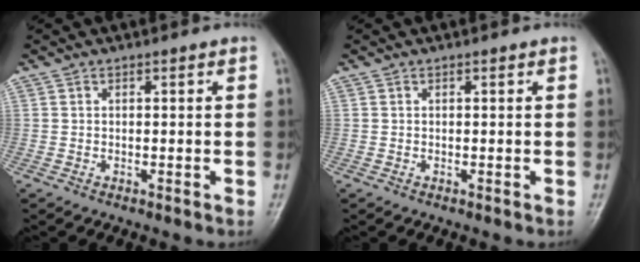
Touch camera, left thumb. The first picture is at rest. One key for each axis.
{"total": 0.0}